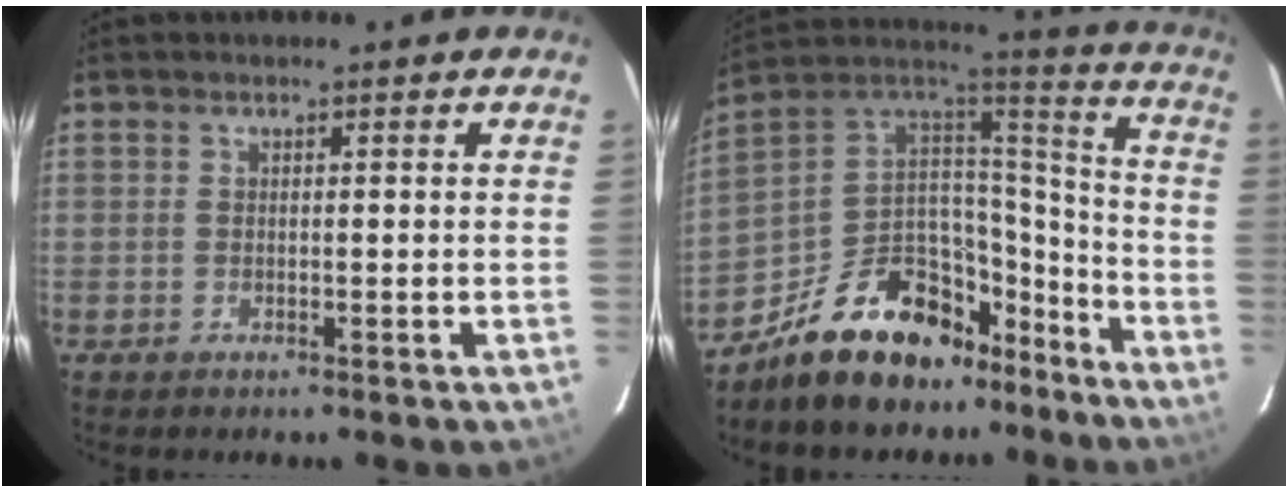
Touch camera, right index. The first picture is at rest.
{"total": 22.2, "force": [-15.2, 11.9, 11.0], "torque": [-0.220, 0.044, -0.228]}